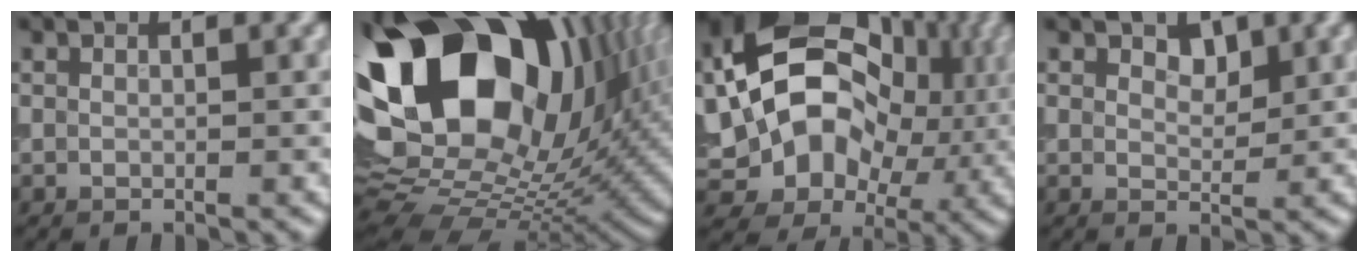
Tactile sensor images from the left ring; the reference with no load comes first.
{"total": 21.5, "force": [7.0, 13.9, 14.8], "torque": [-0.266, 0.022, 0.119]}
{"total": 18.7, "force": [2.5, 14.1, 12.0], "torque": [-0.206, 0.017, 0.044]}
{"total": 1.5, "force": [1.0, 0.8, 0.7], "torque": [-0.010, -0.002, 0.014]}